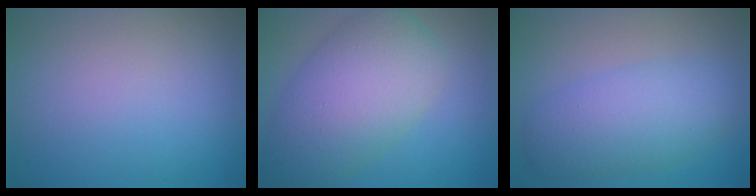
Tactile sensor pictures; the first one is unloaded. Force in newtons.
{"total": 8.3, "press": 8.3, "slide": 0.2}
{"total": 5.2, "press": 5.2, "slide": 0.2}